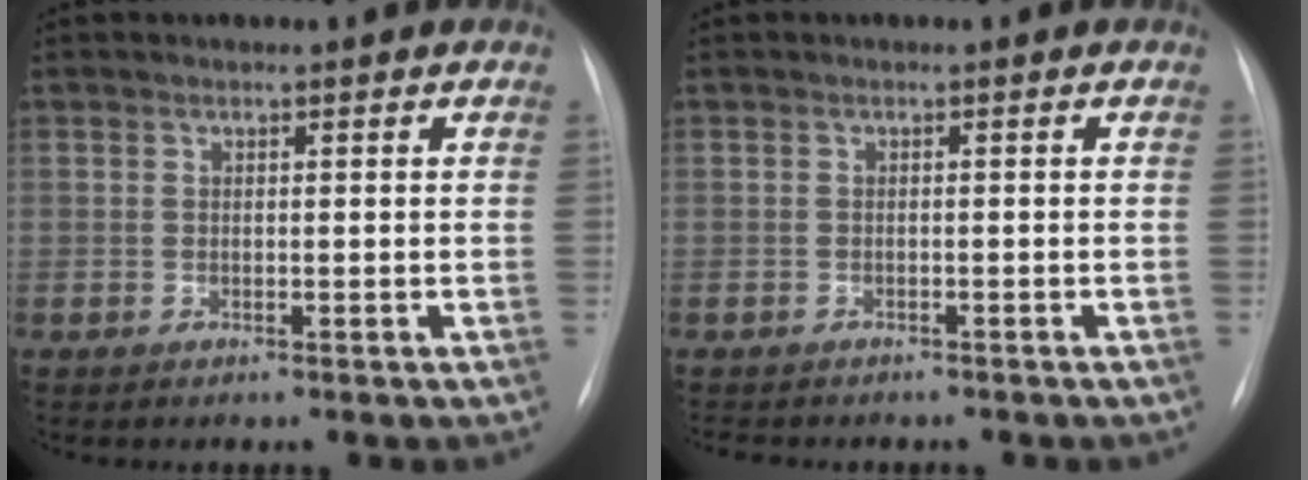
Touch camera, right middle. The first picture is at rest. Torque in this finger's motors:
{"motor_torque": [0.00, -0.02, 0.01, 0.01]}